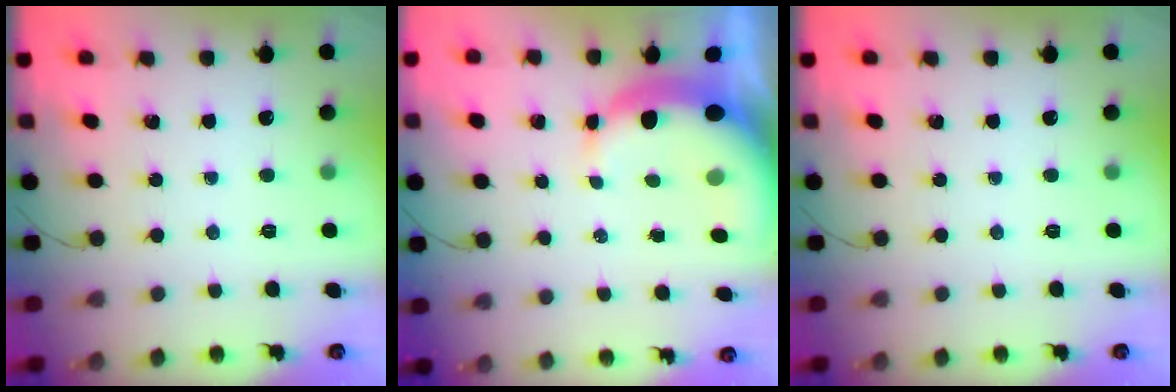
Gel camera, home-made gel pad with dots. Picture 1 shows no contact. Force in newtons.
{"total": 8.8, "press": 8.6, "slide": 1.7}
{"total": 0.0}